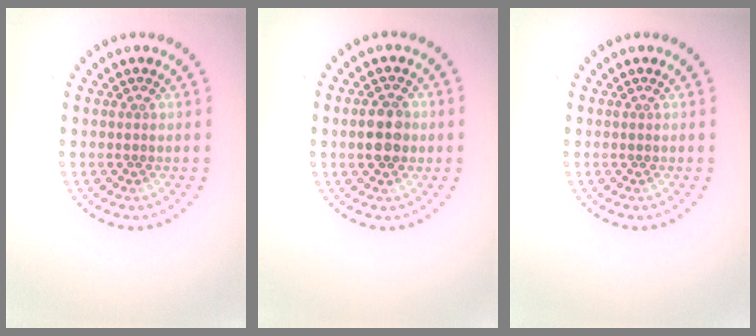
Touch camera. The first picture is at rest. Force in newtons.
{"total": 3.3, "press": 3.3, "slide": 0.3}
{"total": 0.0}